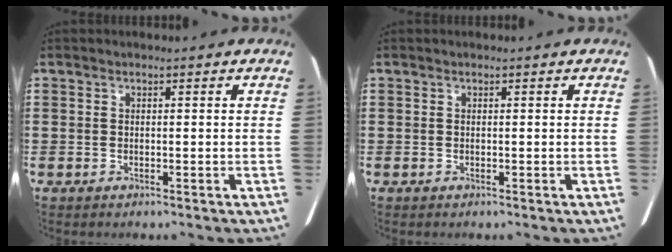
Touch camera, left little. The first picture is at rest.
{"total": 0.0}